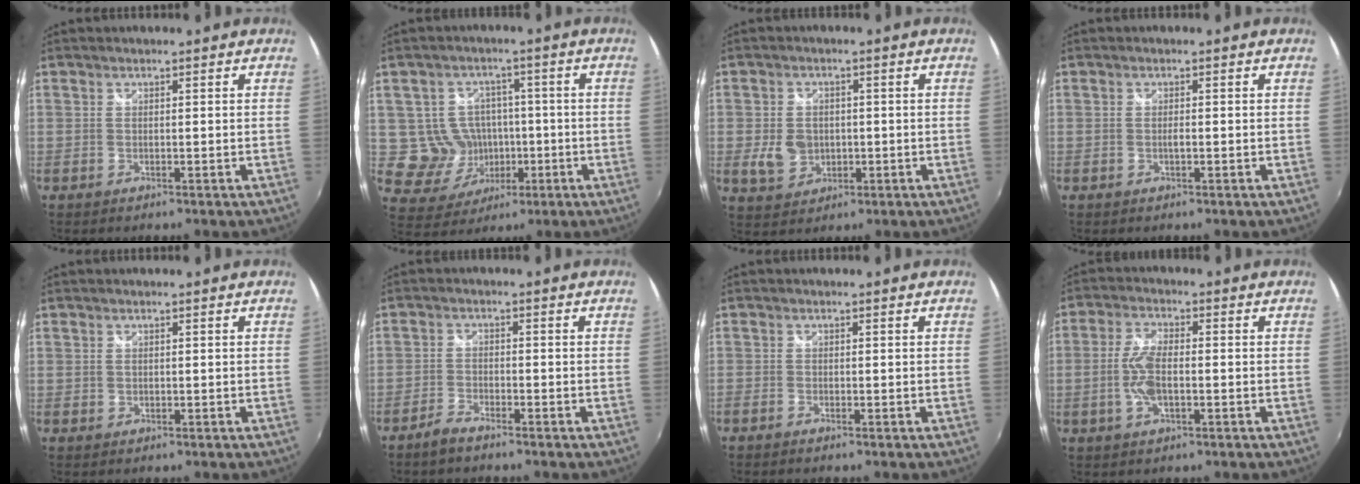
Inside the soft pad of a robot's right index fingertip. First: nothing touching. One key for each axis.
{"total": 9.7, "fx": -0.9, "fy": 9.4, "fz": 2.6, "tx": -0.074, "ty": 0.018, "tz": 0.008}
{"total": 6.2, "fx": -0.9, "fy": 5.1, "fz": 3.5, "tx": -0.078, "ty": 0.002, "tz": -0.012}
{"total": 0.7, "fx": -0.1, "fy": 0.3, "fz": 0.7, "tx": -0.013, "ty": 0.002, "tz": -0.001}
{"total": 0.6, "fx": 0.2, "fy": 0.5, "fz": 0.1, "tx": 0.001, "ty": 0.001, "tz": 0.004}
{"total": 3.1, "fx": -2.8, "fy": 0.8, "fz": 1.3, "tx": -0.044, "ty": -0.001, "tz": -0.058}
{"total": 0.8, "fx": -0.7, "fy": 0.2, "fz": 0.3, "tx": -0.007, "ty": -0.004, "tz": -0.018}
{"total": 6.1, "fx": -1.1, "fy": 2.5, "fz": 5.5, "tx": -0.117, "ty": 0.005, "tz": -0.021}